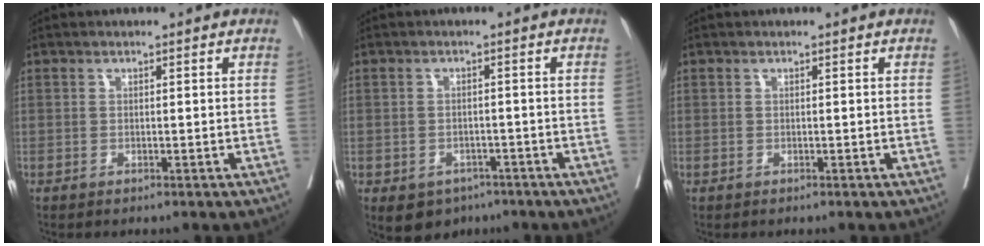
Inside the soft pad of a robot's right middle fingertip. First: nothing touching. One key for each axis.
{"total": 5.6, "fx": -3.6, "fy": 4.1, "fz": 1.6, "tx": -0.025, "ty": 0.002, "tz": -0.045}
{"total": 0.0}